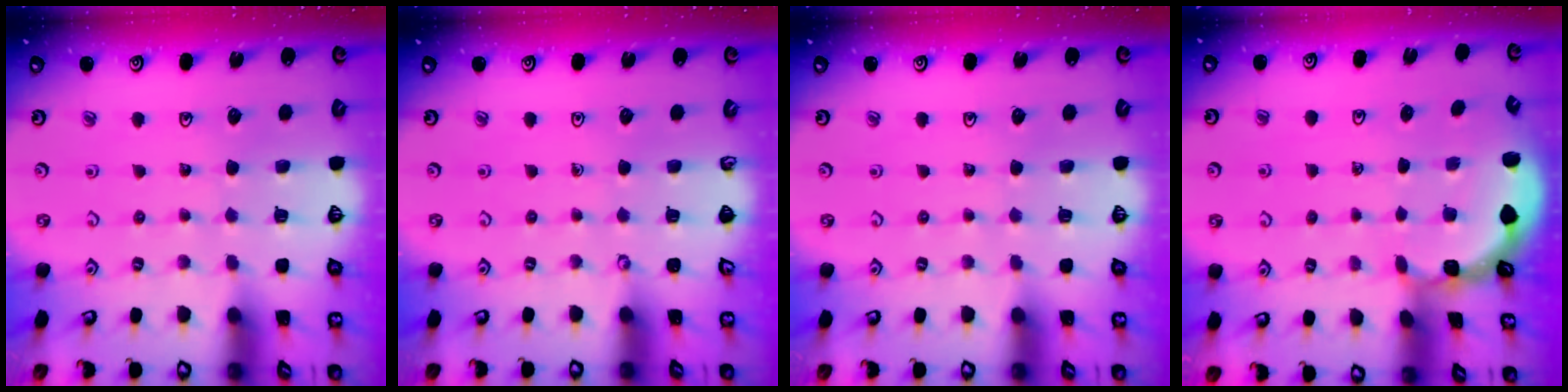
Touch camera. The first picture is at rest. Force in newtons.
{"total": 0.0}
{"total": 0.0}
{"total": 1.3, "press": 1.3, "slide": 0.3}